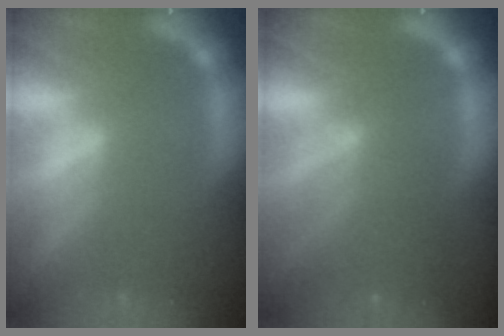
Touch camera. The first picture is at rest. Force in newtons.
{"total": 5.5}